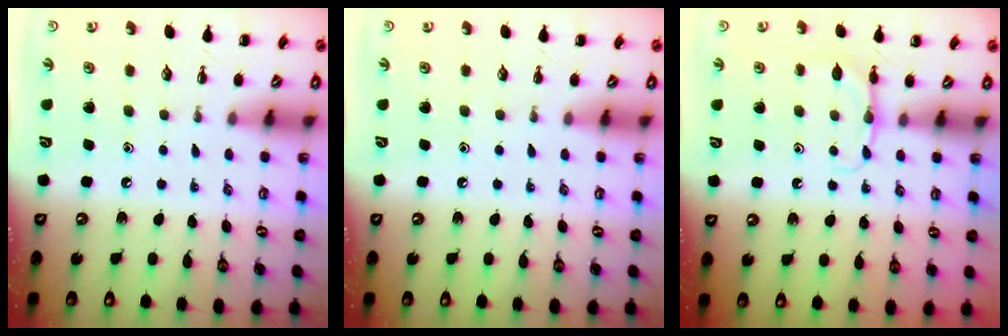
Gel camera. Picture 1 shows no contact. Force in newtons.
{"total": 0.0}
{"total": 4.6, "press": 4.3, "slide": 1.5}